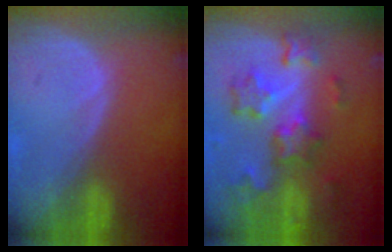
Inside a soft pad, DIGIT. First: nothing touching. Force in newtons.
{"total": 9.2, "press": 8.1, "slide": 4.4}